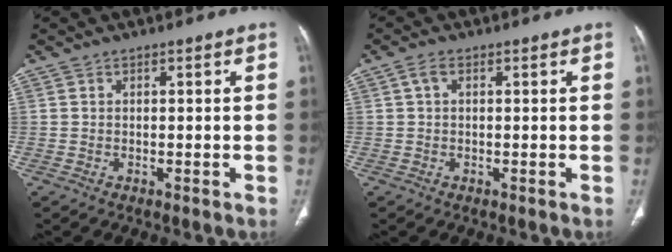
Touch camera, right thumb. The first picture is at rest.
{"total": 1.7, "force": [0.4, 0.9, 1.3], "torque": [-0.027, 0.008, 0.008]}